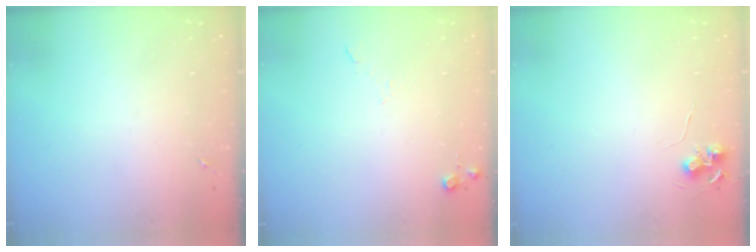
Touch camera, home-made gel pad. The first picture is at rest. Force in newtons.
{"total": 6.2, "press": 6.2, "slide": 0.5}
{"total": 6.0, "press": 6.0, "slide": 0.4}